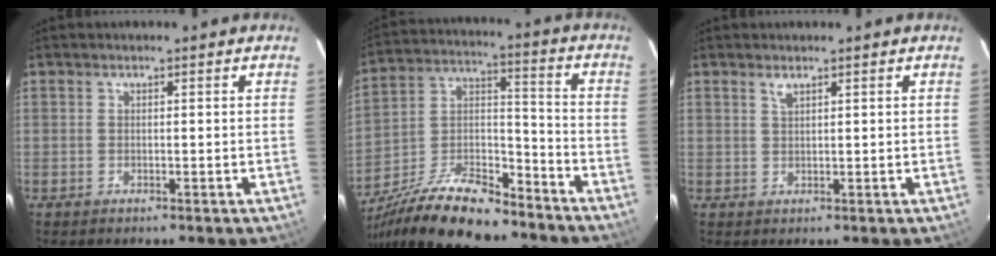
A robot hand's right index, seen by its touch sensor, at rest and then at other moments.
{"total": 19.9, "force": [-15.3, 6.8, 10.8], "torque": [-0.220, 0.003, -0.262]}
{"total": 1.2, "force": [0.9, 0.3, 0.8], "torque": [-0.015, 0.002, 0.016]}